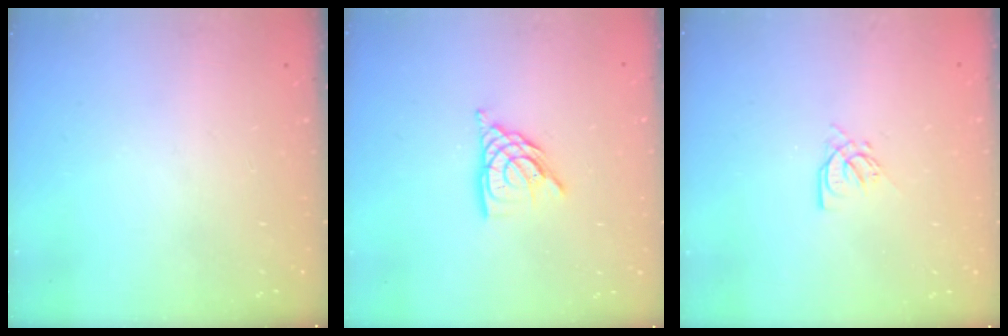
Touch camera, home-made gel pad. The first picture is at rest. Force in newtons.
{"total": 9.4, "press": 9.3, "slide": 1.1}
{"total": 4.4, "press": 4.4, "slide": 0.3}